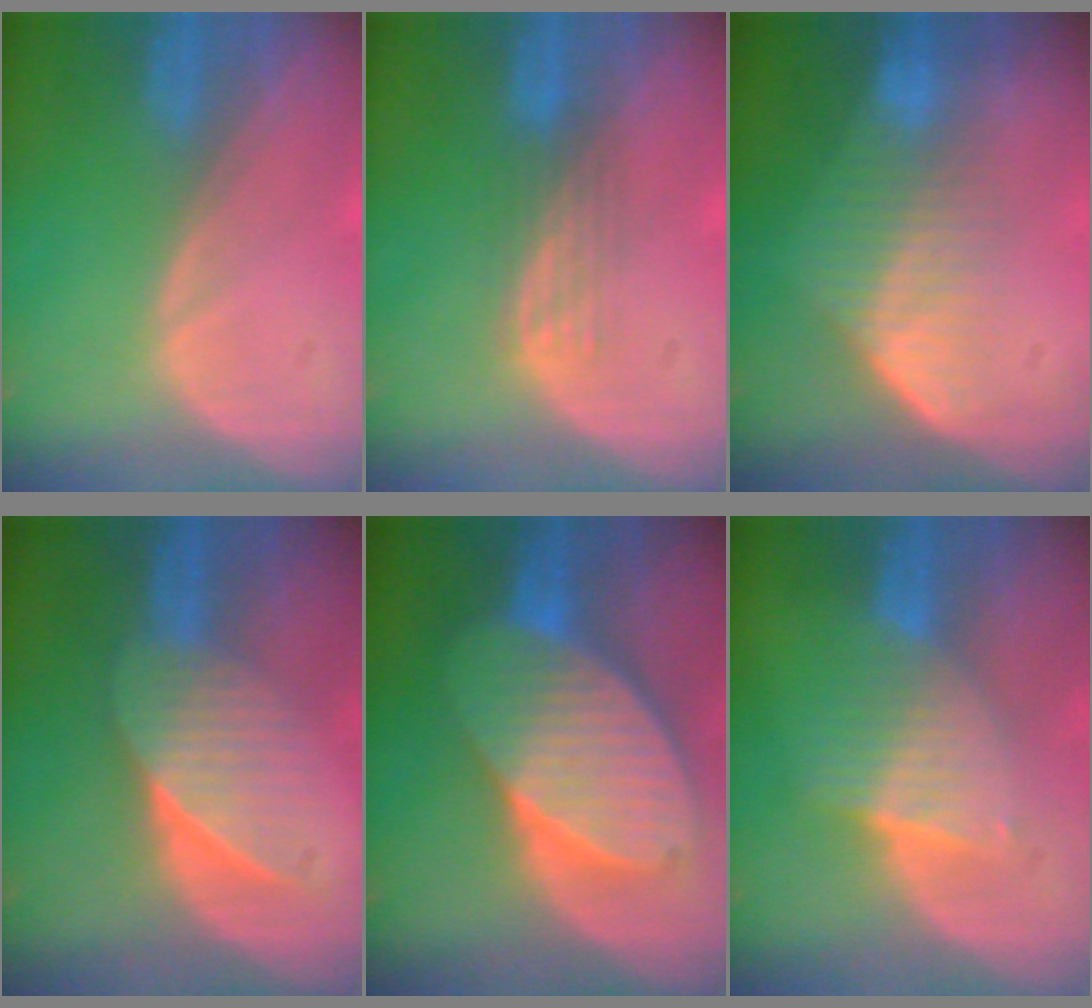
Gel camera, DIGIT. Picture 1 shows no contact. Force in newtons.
{"total": 2.9, "press": 2.7, "slide": 1.1}
{"total": 7.2, "press": 6.1, "slide": 3.8}
{"total": 7.5, "press": 6.6, "slide": 3.6}
{"total": 10.9, "press": 10.9, "slide": 0.6}
{"total": 6.6, "press": 5.8, "slide": 3.0}